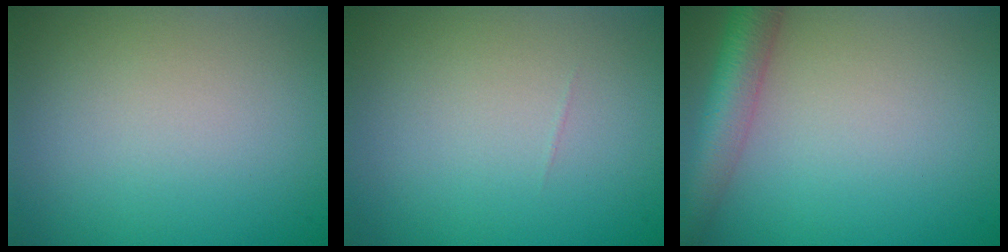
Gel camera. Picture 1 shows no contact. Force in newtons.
{"total": 0.0}
{"total": 5.1, "press": 5.1, "slide": 0.3}